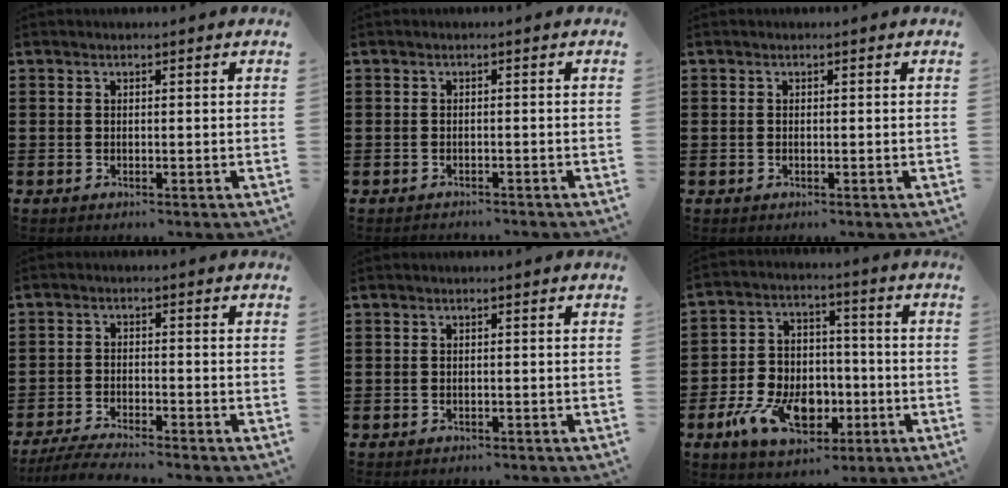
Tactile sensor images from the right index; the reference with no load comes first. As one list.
[{"total": 1.1, "force": [-1.1, -0.1, -0.1], "torque": [-0.001, 0.000, -0.024]}, {"total": 0.0}, {"total": 4.0, "force": [-3.9, -0.2, 1.0], "torque": [-0.031, -0.010, -0.081]}, {"total": 0.7, "force": [-0.7, 0.0, 0.0], "torque": [-0.001, -0.002, -0.013]}, {"total": 11.2, "force": [-4.2, 7.7, 7.0], "torque": [-0.142, 0.018, -0.071]}]